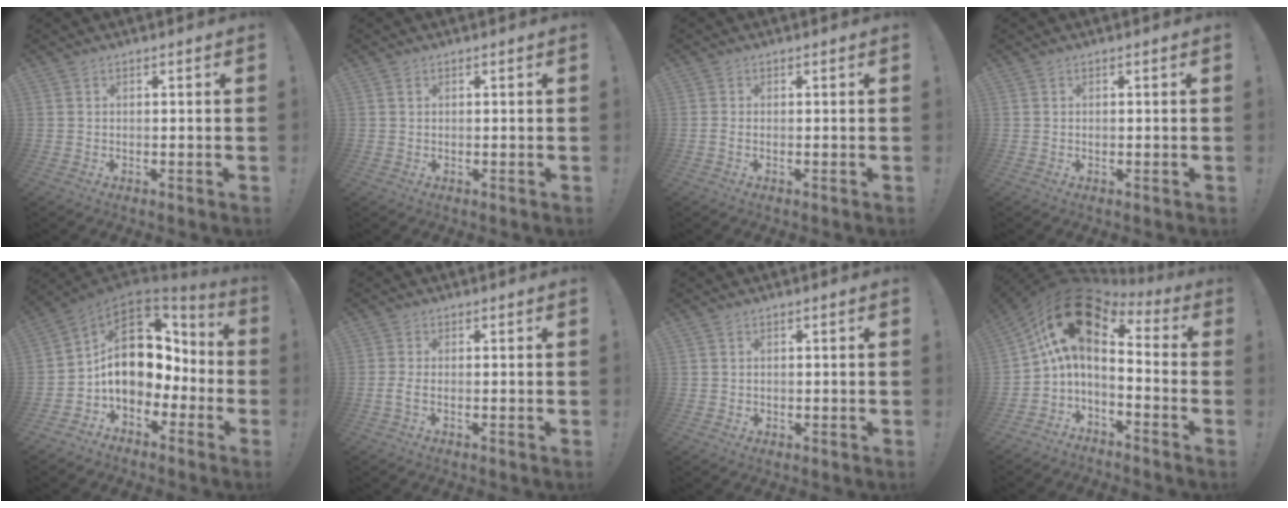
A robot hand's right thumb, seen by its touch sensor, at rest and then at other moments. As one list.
[{"total": 0.6, "force": [0.4, 0.4, 0.3], "torque": [0.003, -0.001, 0.005]}, {"total": 0.9, "force": [-0.2, 0.5, 0.7], "torque": [-0.014, 0.002, -0.003]}, {"total": 0.0}, {"total": 16.9, "force": [2.2, 12.2, 11.5], "torque": [-0.164, -0.009, 0.062]}, {"total": 2.0, "force": [-0.7, 0.8, 1.8], "torque": [-0.030, 0.005, -0.011]}, {"total": 0.8, "force": [0.2, 0.8, 0.0], "torque": [-0.003, 0.004, 0.003]}, {"total": 15.1, "force": [5.0, 7.5, 12.1], "torque": [-0.217, -0.026, 0.093]}]